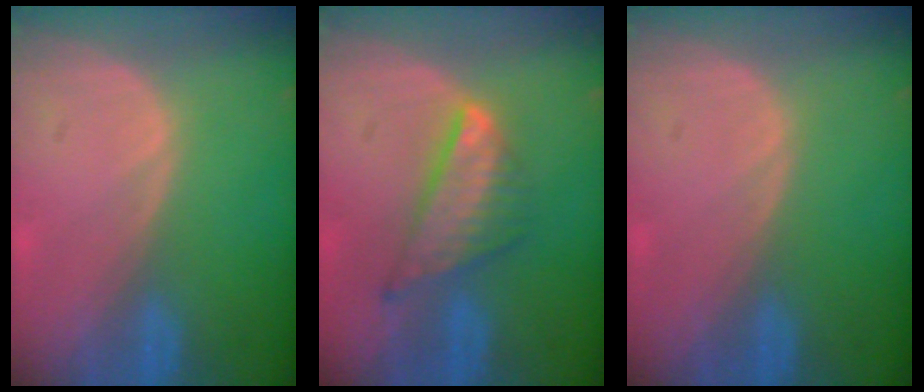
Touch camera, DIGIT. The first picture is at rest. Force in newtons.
{"total": 7.5, "press": 6.5, "slide": 3.7}
{"total": 0.0}